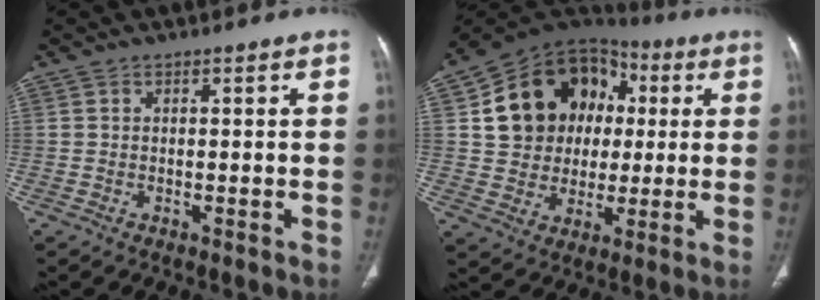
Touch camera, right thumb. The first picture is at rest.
{"total": 19.4, "force": [3.5, 16.0, 10.2], "torque": [-0.131, 0.031, 0.064]}